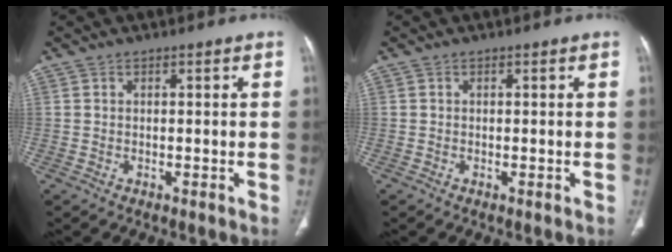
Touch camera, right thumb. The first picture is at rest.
{"total": 0.0}